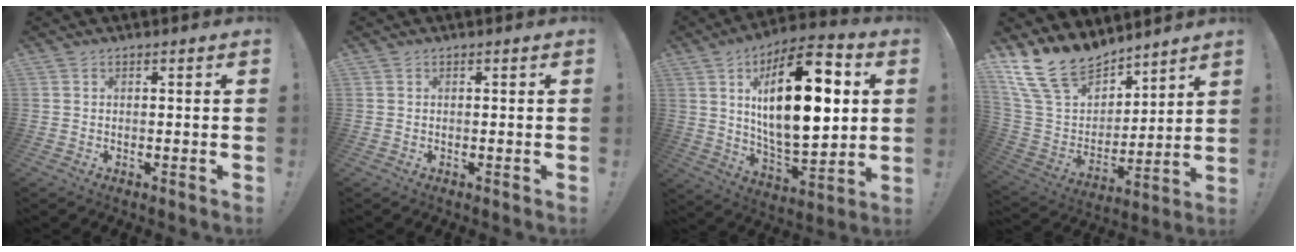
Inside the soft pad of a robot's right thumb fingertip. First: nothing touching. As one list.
[{"total": 0.0}, {"total": 26.2, "force": [6.3, 11.7, 22.6], "torque": [-0.373, -0.020, 0.097]}, {"total": 18.2, "force": [13.9, 9.4, 7.2], "torque": [-0.159, -0.092, 0.265]}]